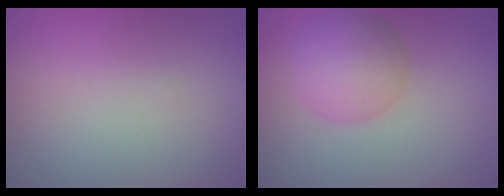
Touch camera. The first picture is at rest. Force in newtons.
{"total": 5.2, "press": 5.2, "slide": 0.1}